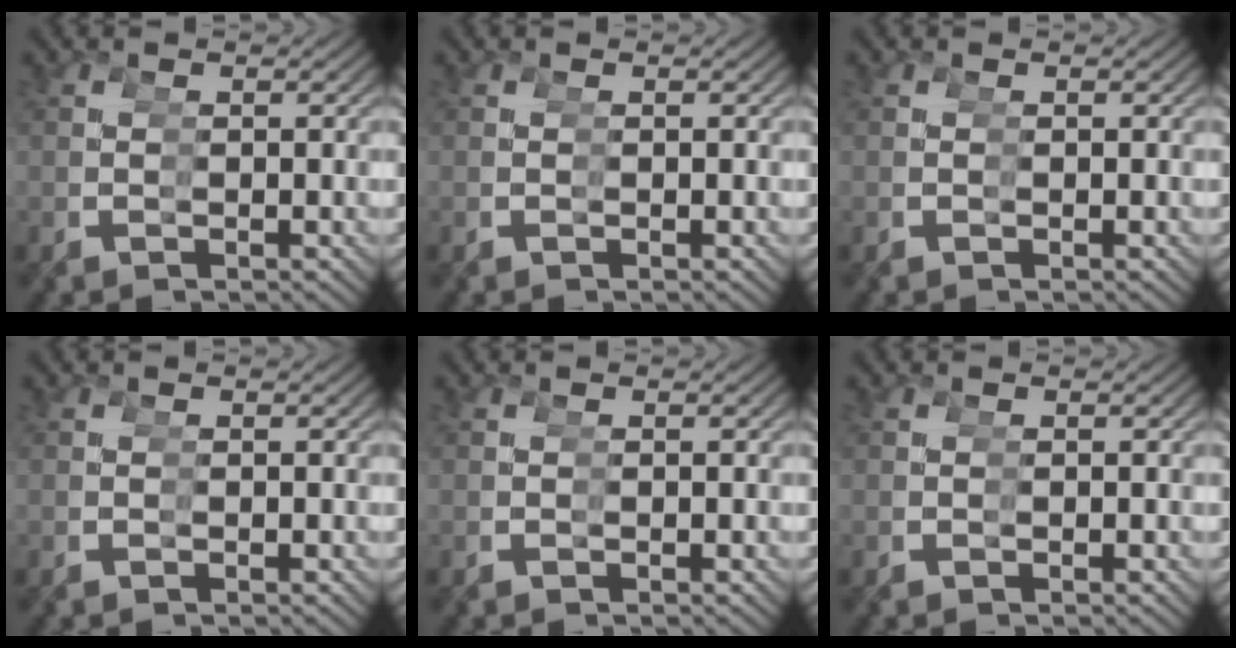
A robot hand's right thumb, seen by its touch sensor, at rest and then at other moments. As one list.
[{"total": 0.0}, {"total": 0.0}, {"total": 0.0}, {"total": 0.0}, {"total": 0.0}]